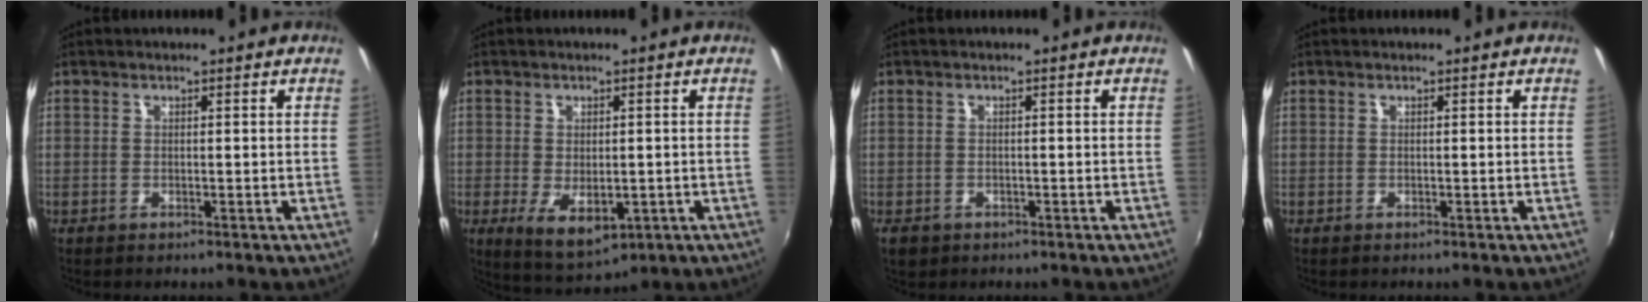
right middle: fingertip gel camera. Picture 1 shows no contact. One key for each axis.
{"total": 7.5, "fx": -1.9, "fy": 4.1, "fz": 5.9, "tx": -0.108, "ty": -0.021, "tz": -0.018}
{"total": 2.7, "fx": -1.3, "fy": 2.0, "fz": 1.3, "tx": -0.028, "ty": -0.005, "tz": -0.018}
{"total": 0.0}